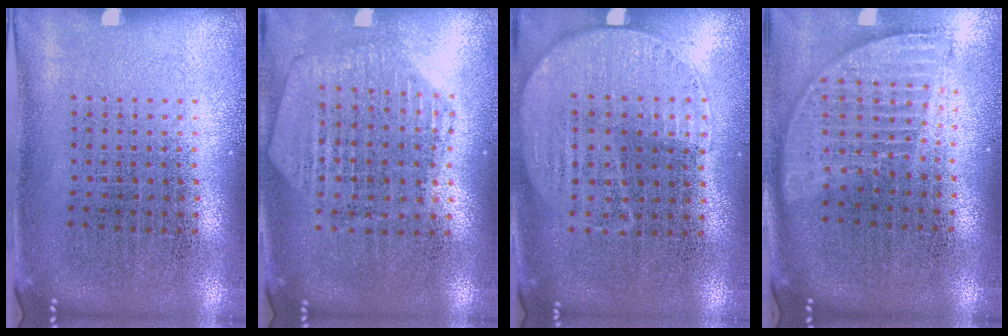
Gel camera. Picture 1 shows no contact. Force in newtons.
{"total": 0.9, "press": 0.8, "slide": 0.1}
{"total": 1.2, "press": 1.0, "slide": 0.7}
{"total": 1.8, "press": 1.5, "slide": 0.9}